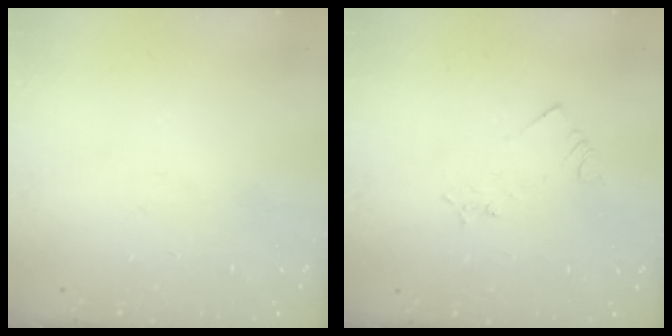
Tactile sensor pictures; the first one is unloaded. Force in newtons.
{"total": 2.1, "press": 2.1, "slide": 0.3}